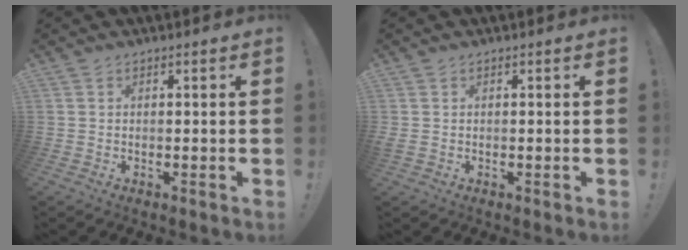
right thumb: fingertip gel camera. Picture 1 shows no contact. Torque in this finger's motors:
{"motor_torque": [-0.21, 0.43, 0.35, -0.09, 0.00]}